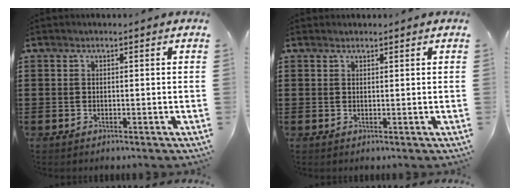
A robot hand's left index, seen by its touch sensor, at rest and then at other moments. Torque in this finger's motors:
{"motor_torque": [0.22, -0.25, 0.12, 0.05]}